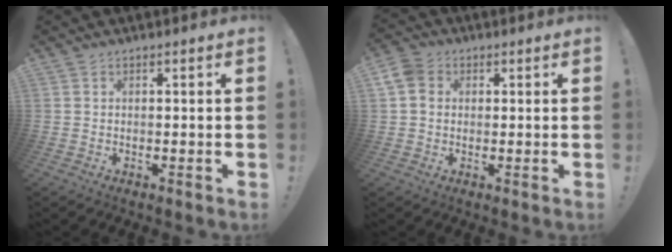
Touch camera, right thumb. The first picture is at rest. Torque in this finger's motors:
{"motor_torque": [-0.25, -0.14, 0.16, 0.11, 0.10]}